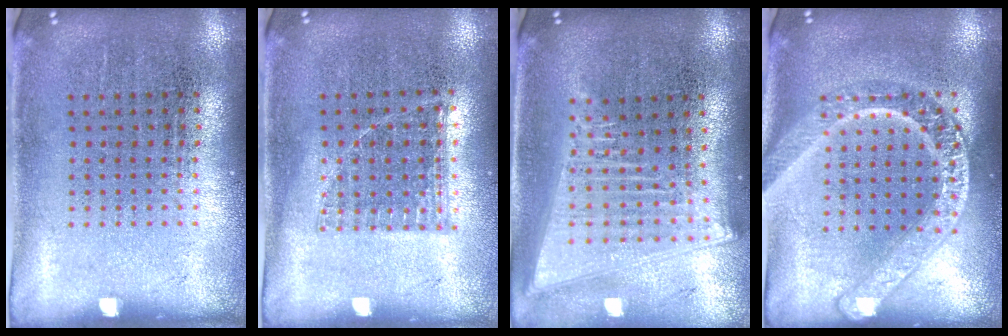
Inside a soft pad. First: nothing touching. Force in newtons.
{"total": 0.8, "press": 0.8, "slide": 0.3}
{"total": 2.1, "press": 1.8, "slide": 1.1}
{"total": 3.2, "press": 3.2, "slide": 0.4}